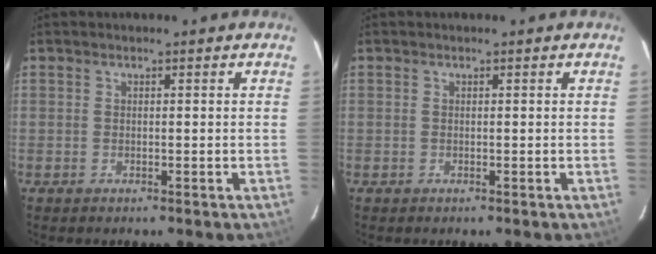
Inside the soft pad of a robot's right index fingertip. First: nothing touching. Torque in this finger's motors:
{"motor_torque": [-0.02, 0.01, 0.06, 0.00]}